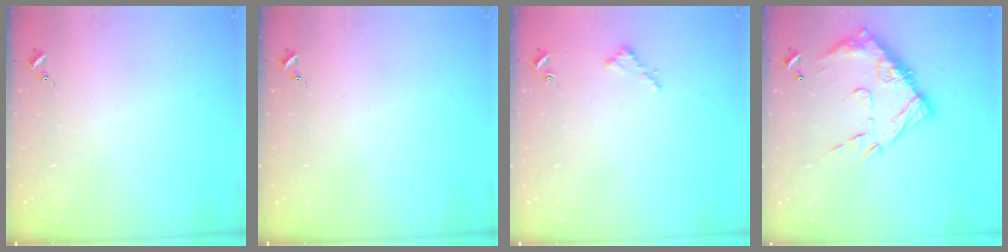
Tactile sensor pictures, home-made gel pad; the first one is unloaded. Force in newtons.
{"total": 0.0}
{"total": 2.6, "press": 2.6, "slide": 0.2}
{"total": 17.2, "press": 17.1, "slide": 1.4}